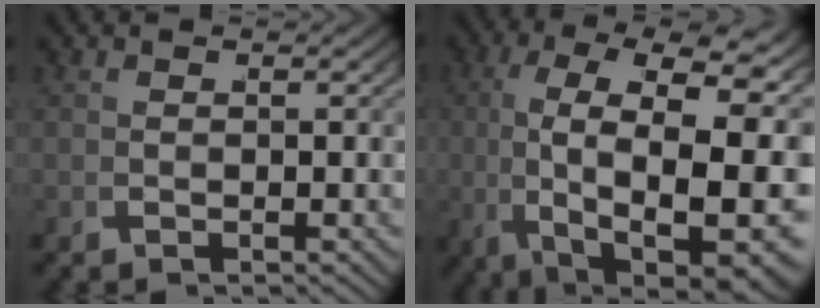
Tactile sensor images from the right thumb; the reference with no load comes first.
{"total": 19.6, "force": [0.0, 11.1, 16.2], "torque": [-0.290, -0.038, 0.022]}